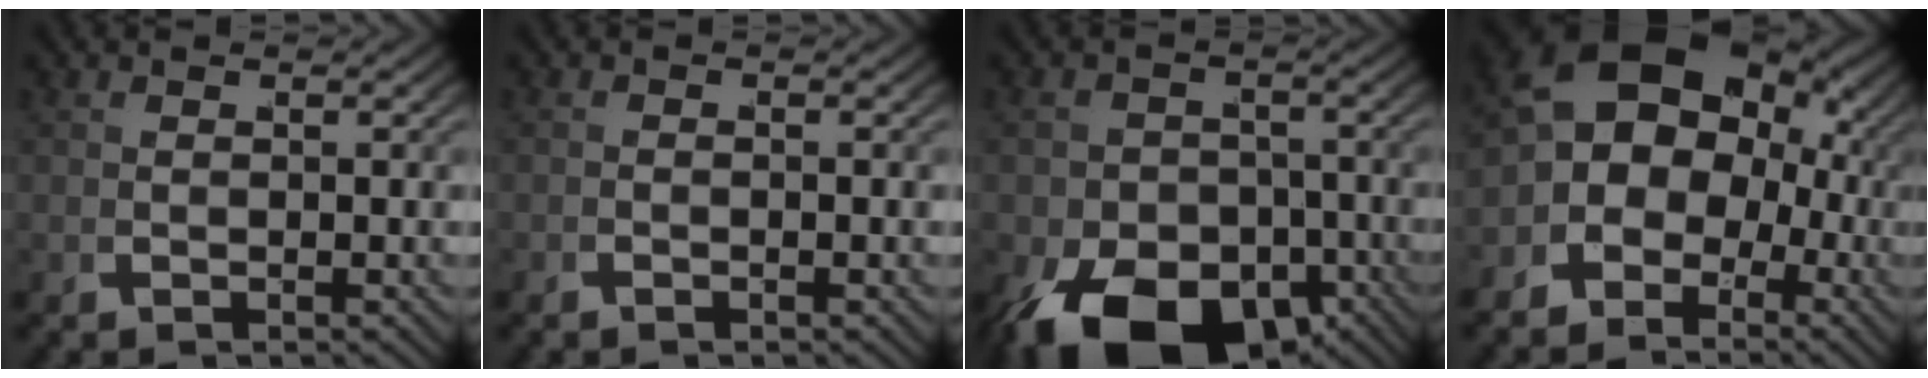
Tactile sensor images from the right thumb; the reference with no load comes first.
{"total": 0.6, "force": [-0.4, -0.3, -0.2], "torque": [0.009, 0.006, -0.015]}
{"total": 13.3, "force": [-6.6, 7.8, 8.5], "torque": [-0.141, -0.056, -0.076]}
{"total": 13.1, "force": [1.3, 10.0, 8.5], "torque": [-0.166, -0.008, 0.017]}